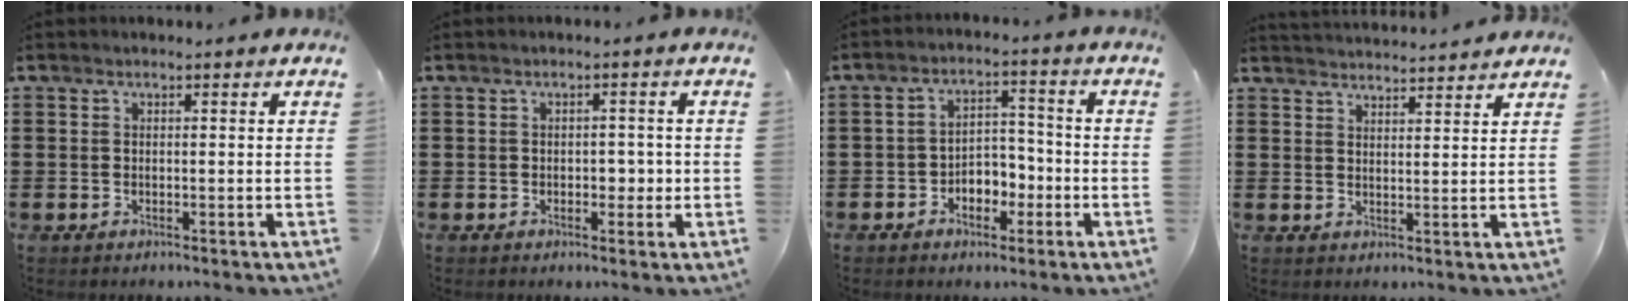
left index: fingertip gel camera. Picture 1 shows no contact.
{"total": 2.6, "force": [-0.3, 1.7, 2.0], "torque": [-0.030, 0.002, -0.011]}
{"total": 4.2, "force": [-2.5, 2.8, 1.9], "torque": [-0.039, 0.012, -0.051]}
{"total": 2.9, "force": [2.8, -0.3, -0.2], "torque": [-0.005, -0.013, 0.053]}